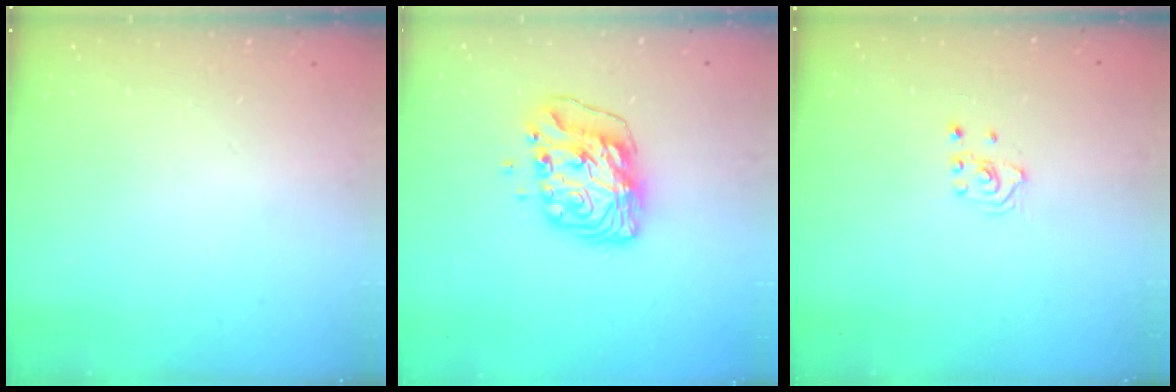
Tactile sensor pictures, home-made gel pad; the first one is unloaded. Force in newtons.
{"total": 10.5, "press": 10.4, "slide": 1.7}
{"total": 2.0, "press": 2.0, "slide": 0.3}